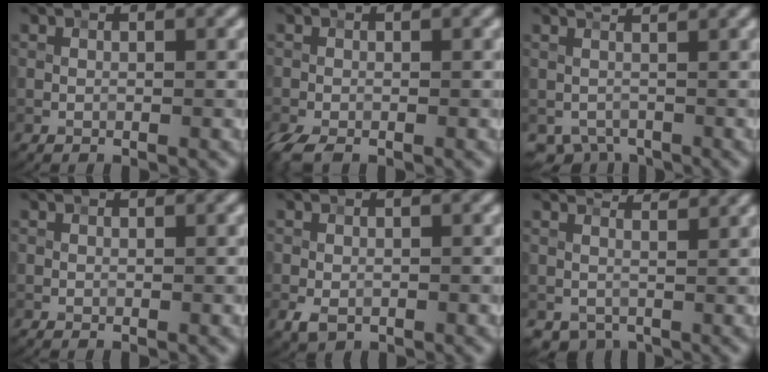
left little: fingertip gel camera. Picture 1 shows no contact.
{"total": 3.5, "force": [-2.0, 1.9, 2.2], "torque": [-0.060, -0.013, -0.041]}
{"total": 1.9, "force": [-0.2, 1.4, 1.3], "torque": [-0.022, -0.007, -0.003]}
{"total": 0.0}
{"total": 1.4, "force": [-0.5, 1.1, 0.8], "torque": [-0.017, -0.002, -0.009]}
{"total": 2.2, "force": [1.8, 1.0, 0.8], "torque": [-0.022, -0.003, 0.027]}